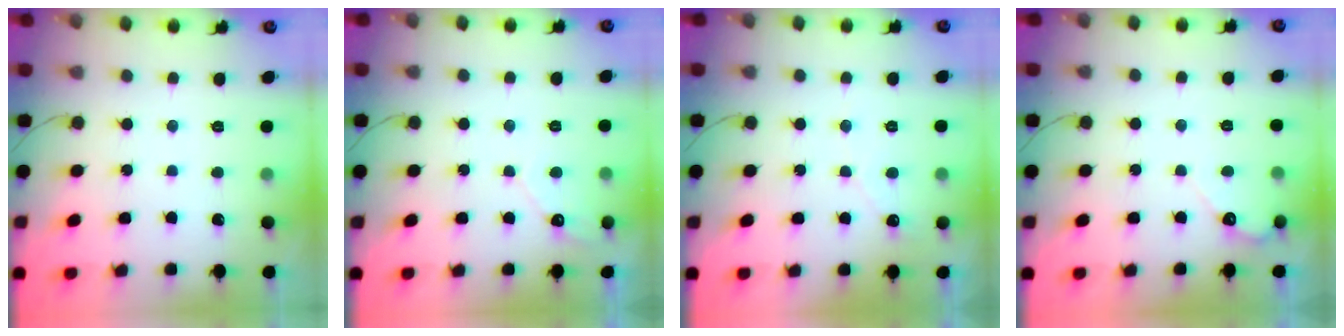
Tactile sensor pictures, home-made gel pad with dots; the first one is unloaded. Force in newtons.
{"total": 4.0, "press": 4.0, "slide": 0.2}
{"total": 2.4, "press": 2.4, "slide": 0.1}
{"total": 3.1, "press": 3.0, "slide": 0.2}